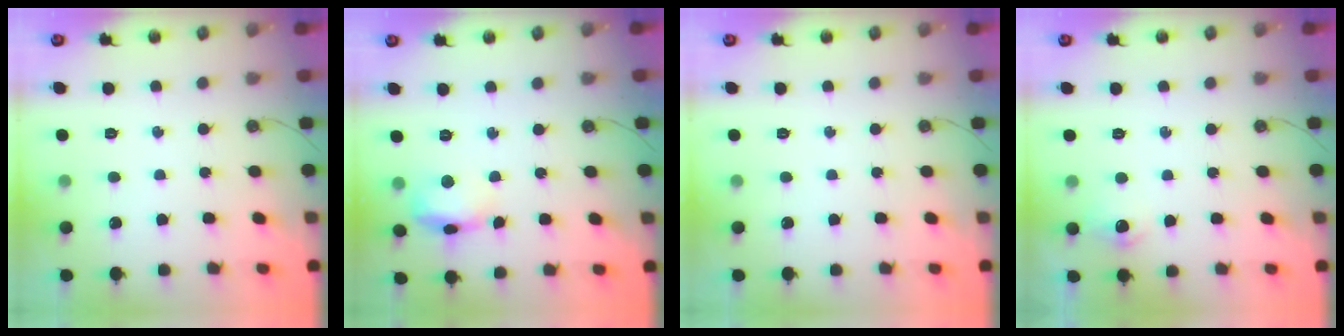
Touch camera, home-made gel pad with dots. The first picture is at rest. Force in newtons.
{"total": 13.1, "press": 8.6, "slide": 9.9}
{"total": 0.0}
{"total": 6.9, "press": 6.8, "slide": 0.9}